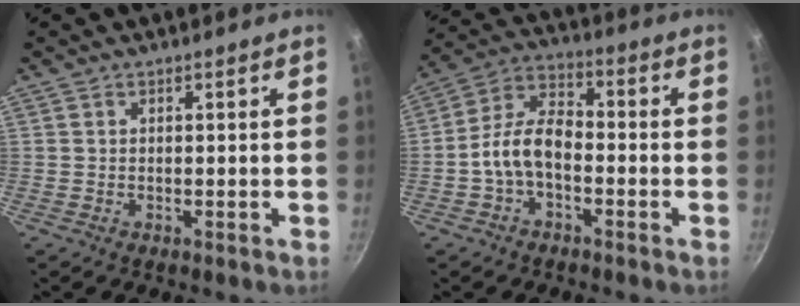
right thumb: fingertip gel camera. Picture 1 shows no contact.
{"total": 9.6, "force": [-2.7, 5.8, 7.2], "torque": [-0.121, 0.044, -0.064]}